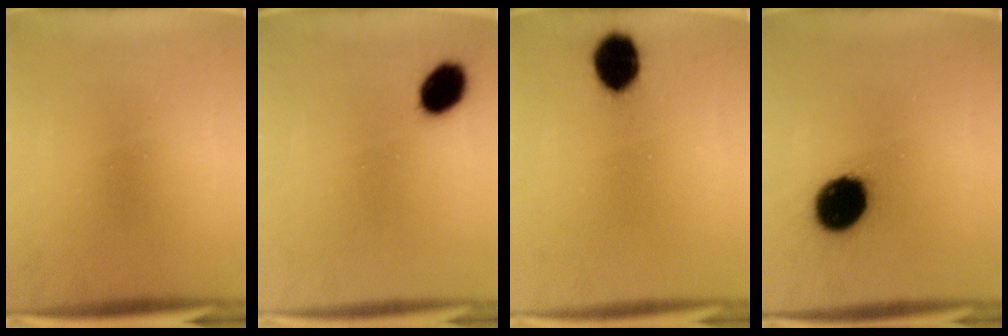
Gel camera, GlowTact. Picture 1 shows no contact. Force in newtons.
{"total": 8.2}
{"total": 8.8}
{"total": 14.4}